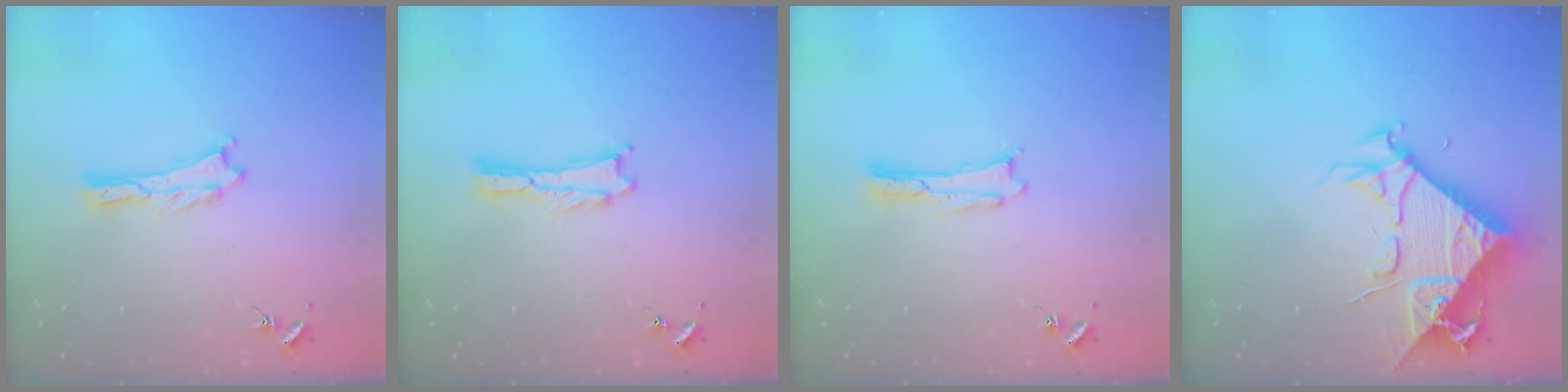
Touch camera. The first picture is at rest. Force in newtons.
{"total": 0.0}
{"total": 0.0}
{"total": 8.4, "press": 8.3, "slide": 0.9}